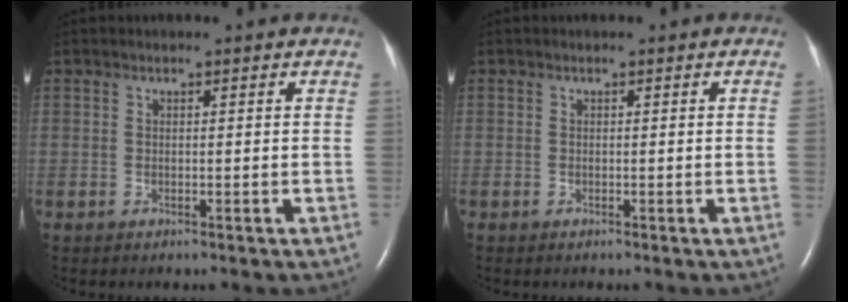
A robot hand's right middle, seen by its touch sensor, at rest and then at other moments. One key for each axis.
{"total": 0.5, "fx": 0.0, "fy": -0.2, "fz": 0.5, "tx": -0.007, "ty": -0.001, "tz": 0.000}